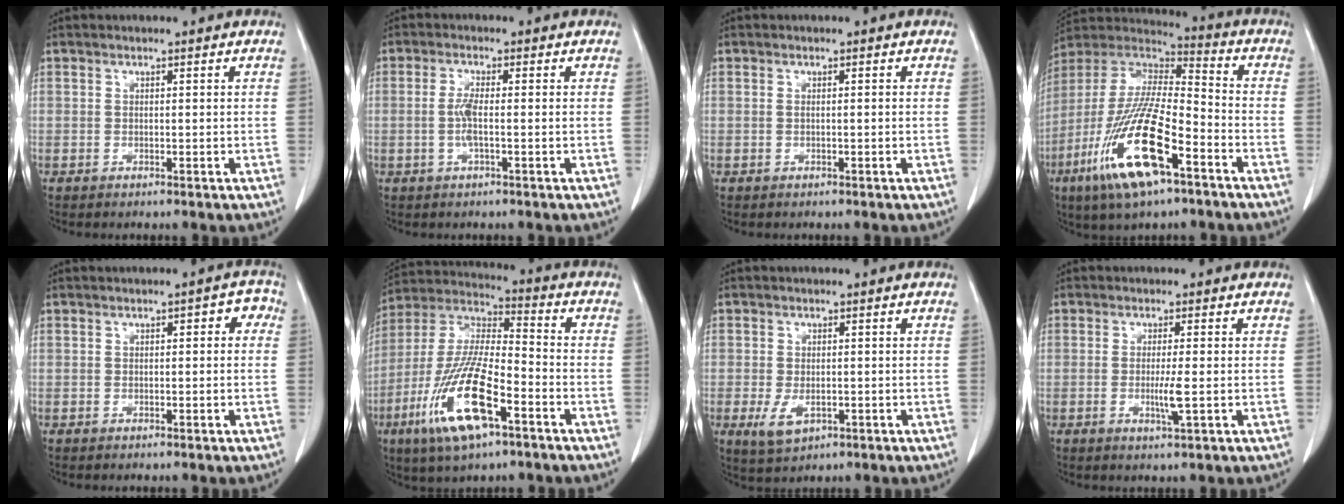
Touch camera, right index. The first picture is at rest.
{"total": 2.9, "force": [-0.5, 0.2, 2.9], "torque": [-0.065, -0.002, -0.011]}
{"total": 0.5, "force": [-0.1, 0.0, 0.5], "torque": [-0.012, -0.001, 0.002]}
{"total": 19.5, "force": [-9.1, 4.2, 16.7], "torque": [-0.365, -0.031, -0.166]}
{"total": 2.4, "force": [0.3, 1.1, 2.1], "torque": [-0.019, 0.017, -0.001]}
{"total": 16.9, "force": [-7.6, 4.0, 14.5], "torque": [-0.308, -0.017, -0.137]}
{"total": 4.2, "force": [-1.5, 2.3, 3.2], "torque": [-0.063, -0.007, -0.015]}
{"total": 3.2, "force": [-0.6, -0.3, 3.1], "torque": [-0.059, -0.008, -0.010]}